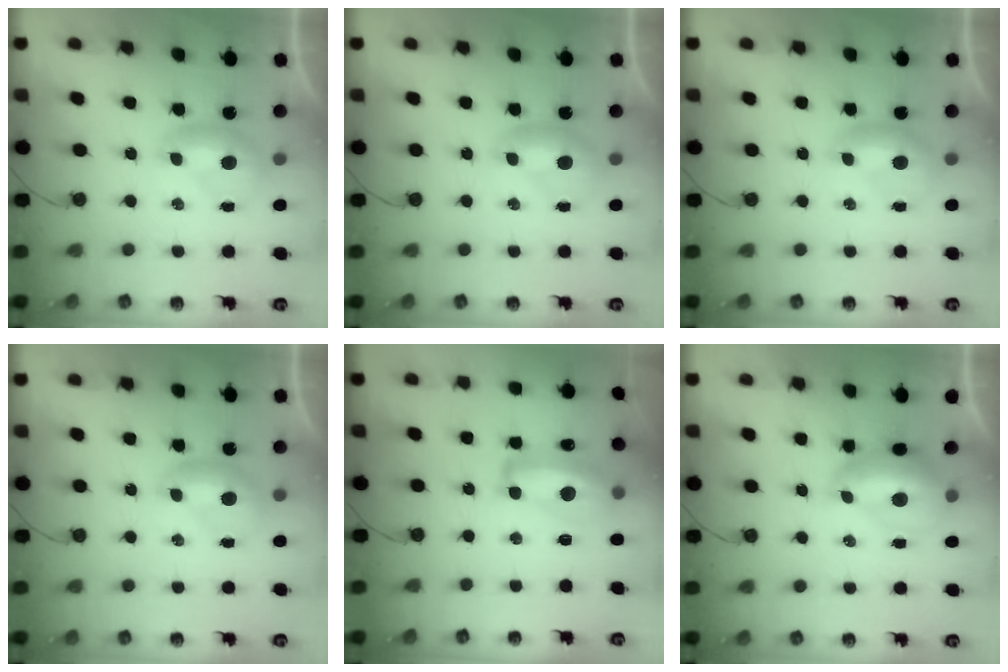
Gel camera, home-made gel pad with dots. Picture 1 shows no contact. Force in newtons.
{"total": 0.0}
{"total": 0.0}
{"total": 0.0}
{"total": 8.8, "press": 8.8, "slide": 0.8}
{"total": 3.1, "press": 3.0, "slide": 0.7}